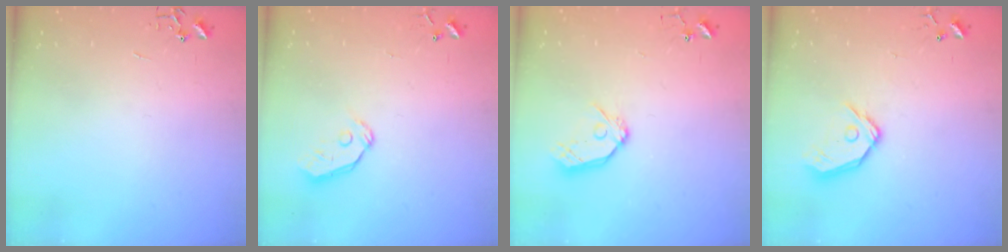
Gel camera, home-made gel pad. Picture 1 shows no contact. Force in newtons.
{"total": 4.4, "press": 4.4, "slide": 0.5}
{"total": 11.0, "press": 10.9, "slide": 1.1}
{"total": 11.5, "press": 11.4, "slide": 1.7}